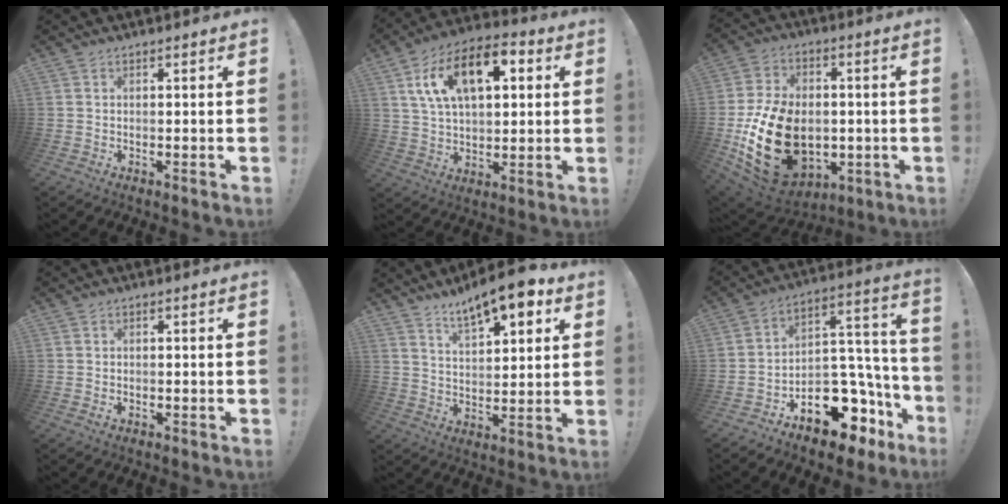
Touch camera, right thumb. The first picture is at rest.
{"total": 17.2, "force": [6.6, 9.6, 12.7], "torque": [-0.203, -0.011, 0.115]}
{"total": 25.5, "force": [-4.8, 17.5, 17.8], "torque": [-0.327, 0.030, -0.055]}
{"total": 0.6, "force": [-0.1, 0.6, 0.2], "torque": [0.004, -0.001, -0.003]}
{"total": 12.1, "force": [8.5, 4.0, 7.6], "torque": [-0.116, -0.051, 0.146]}
{"total": 16.6, "force": [-10.5, 9.8, 8.3], "torque": [-0.052, 0.062, -0.159]}